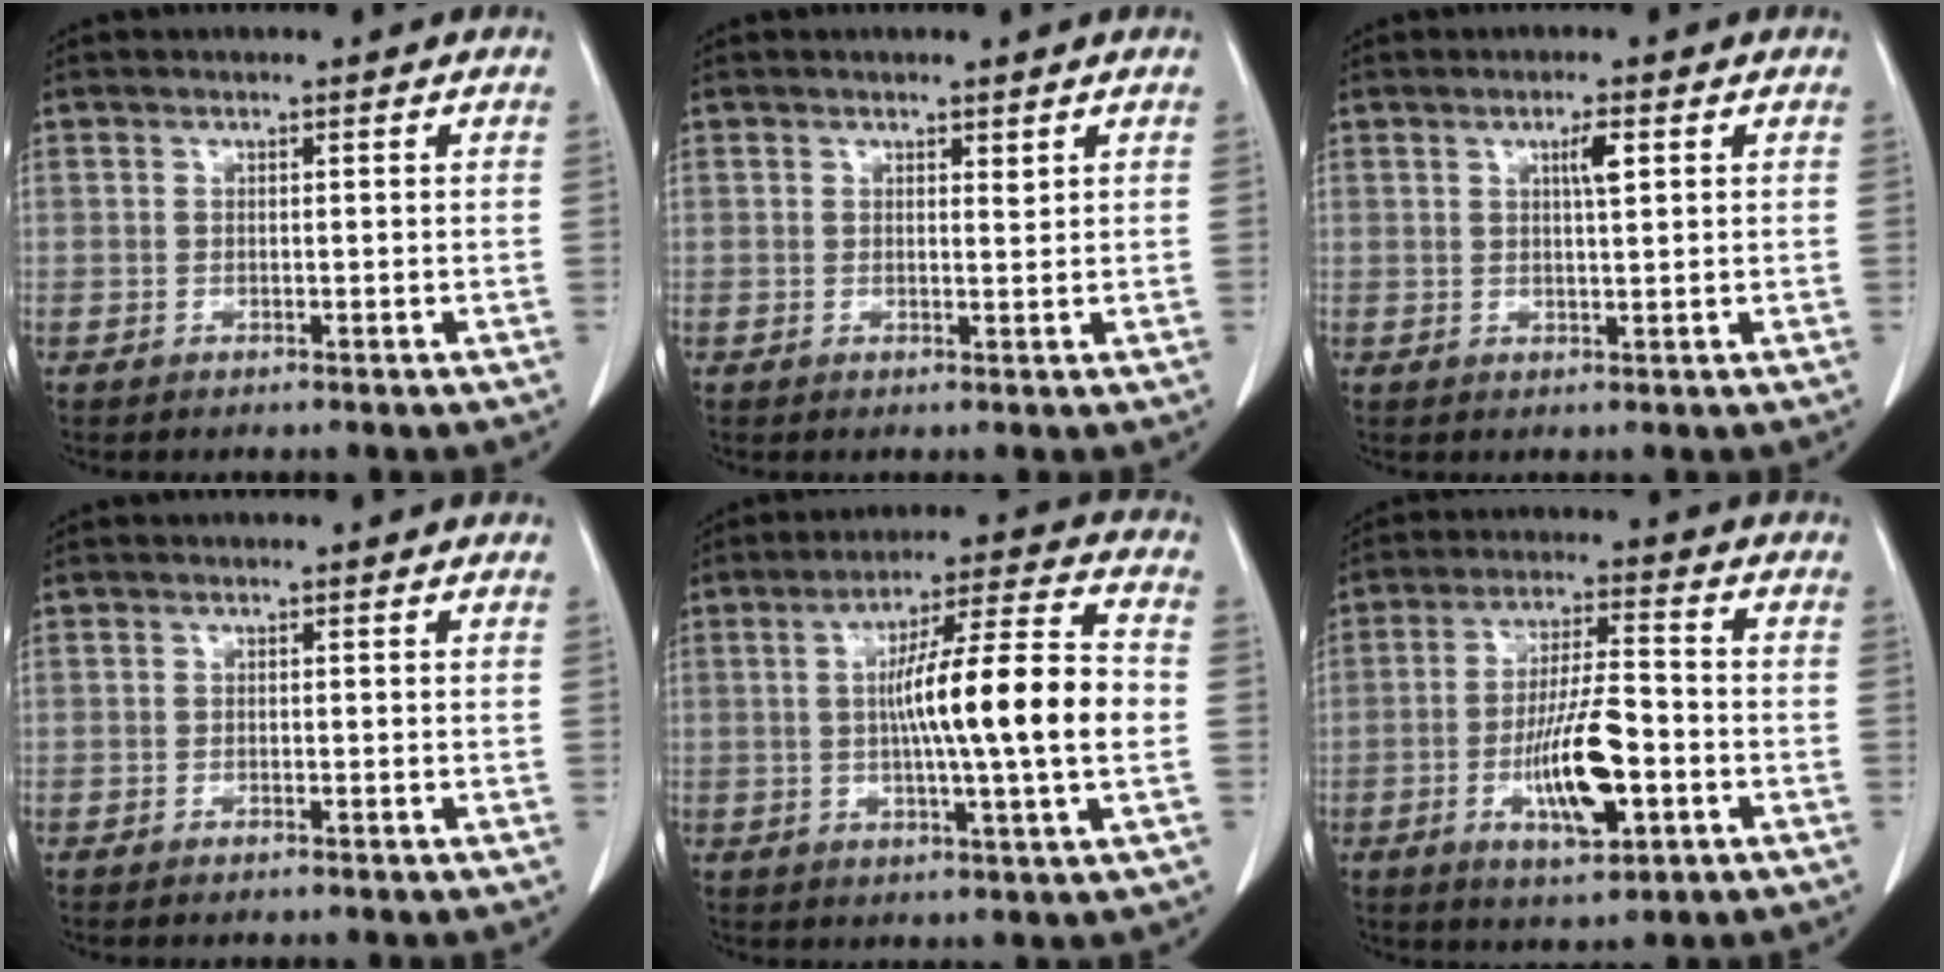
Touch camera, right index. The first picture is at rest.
{"total": 0.8, "force": [0.6, 0.2, 0.5], "torque": [-0.011, -0.006, 0.009]}
{"total": 2.7, "force": [1.1, 0.3, 2.5], "torque": [-0.043, -0.001, 0.017]}
{"total": 0.6, "force": [-0.5, 0.1, 0.3], "torque": [-0.012, -0.002, -0.009]}
{"total": 15.4, "force": [-0.6, 0.0, 15.4], "torque": [-0.248, 0.008, -0.016]}
{"total": 11.4, "force": [-3.4, 2.7, 10.6], "torque": [-0.196, -0.004, -0.055]}